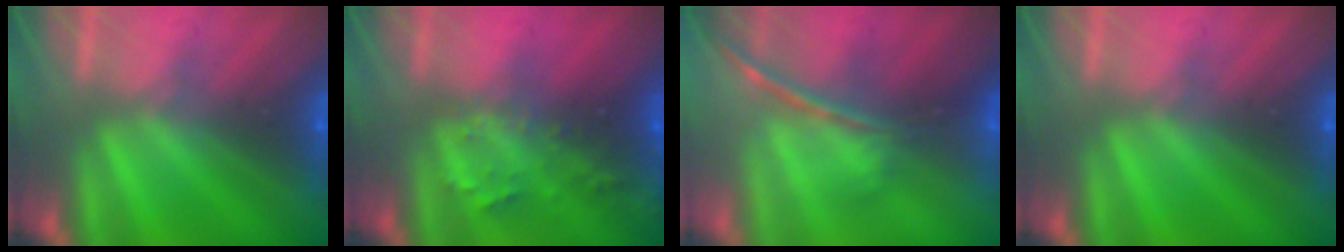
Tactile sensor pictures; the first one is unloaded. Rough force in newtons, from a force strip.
{"total": 2.7}
{"total": 1.7}
{"total": 0.0}